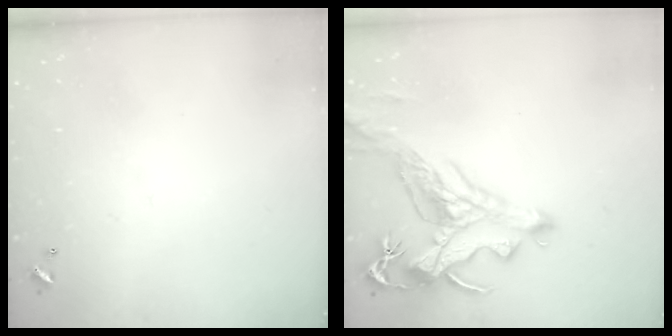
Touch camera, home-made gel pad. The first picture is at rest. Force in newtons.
{"total": 2.2, "press": 1.7, "slide": 1.3}